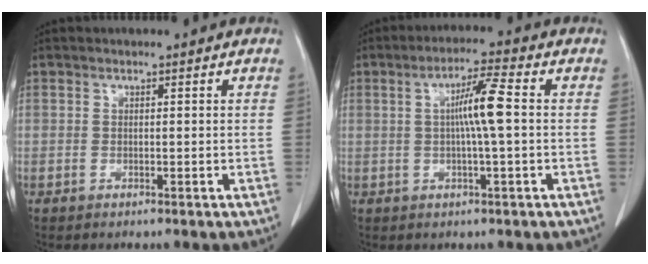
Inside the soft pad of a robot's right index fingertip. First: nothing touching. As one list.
[{"total": 5.6, "force": [0.3, 0.3, 5.6], "torque": [-0.098, 0.012, 0.004]}]